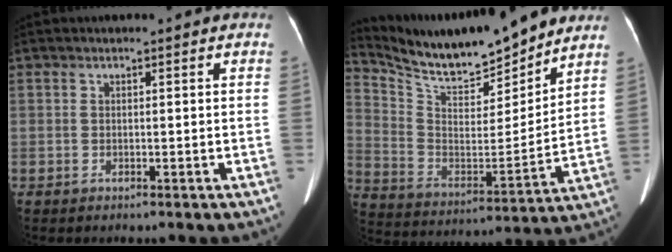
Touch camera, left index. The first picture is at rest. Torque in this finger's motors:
{"motor_torque": [-0.14, -0.95, 0.18, 0.05]}